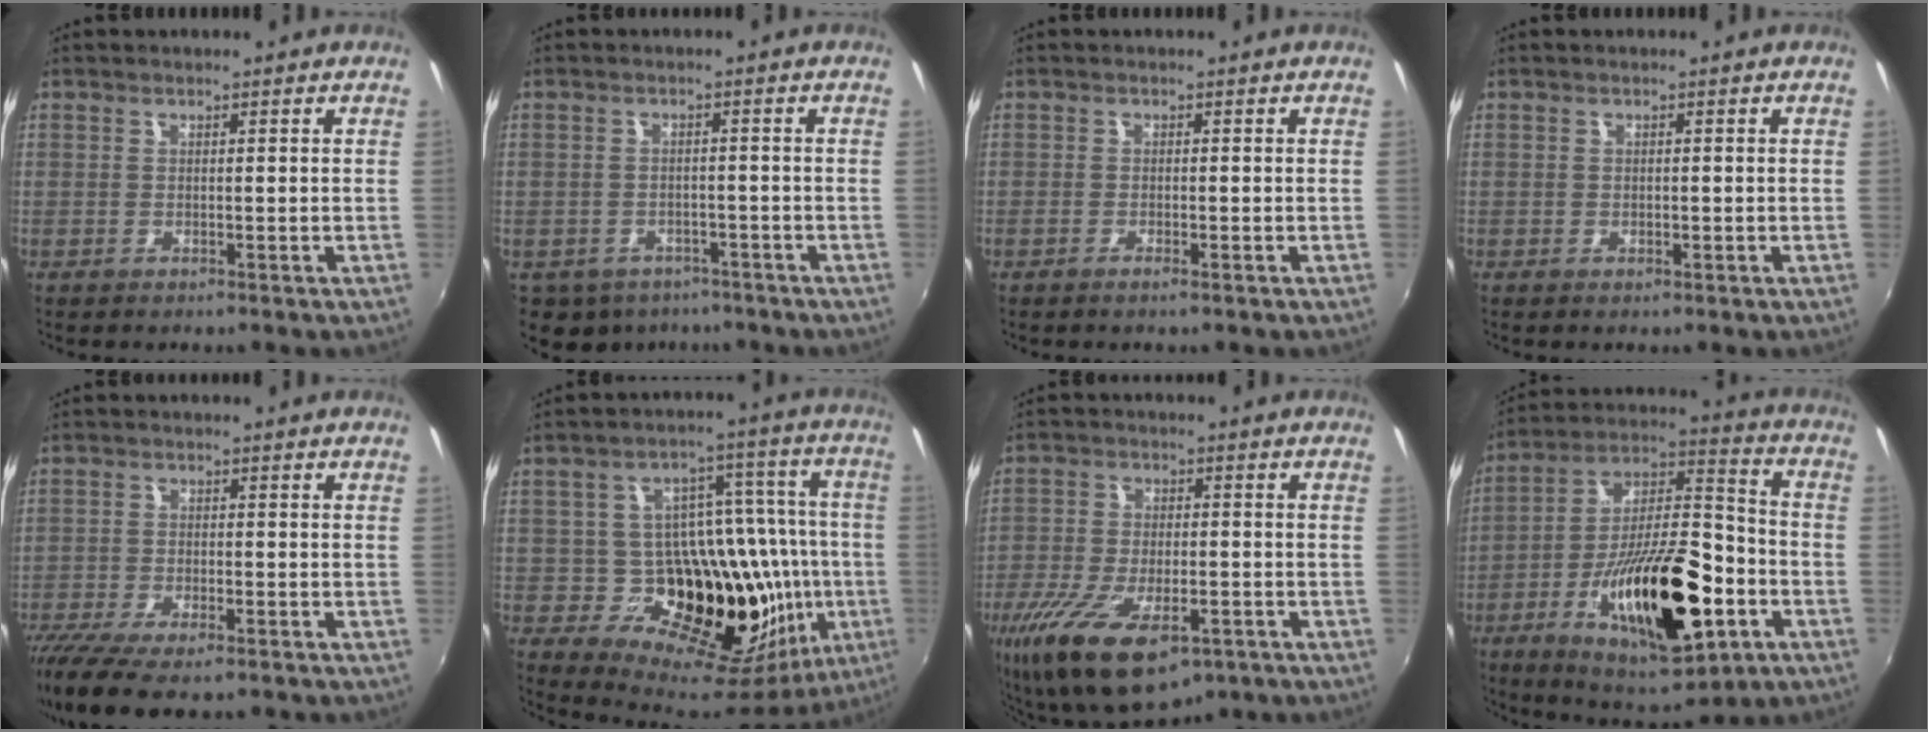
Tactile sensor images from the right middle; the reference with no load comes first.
{"total": 9.3, "force": [-5.8, 6.4, 3.3], "torque": [-0.089, -0.011, -0.075]}
{"total": 1.3, "force": [-1.0, 0.1, 0.9], "torque": [-0.019, -0.004, -0.018]}
{"total": 0.6, "force": [-0.2, 0.5, 0.2], "torque": [-0.003, -0.004, -0.005]}
{"total": 11.3, "force": [-8.6, 3.1, 6.6], "torque": [-0.155, -0.049, -0.155]}
{"total": 25.6, "force": [-4.3, 16.5, 19.2], "torque": [-0.271, 0.014, -0.041]}
{"total": 19.0, "force": [-10.4, 8.4, 13.6], "torque": [-0.284, -0.052, -0.164]}
{"total": 26.2, "force": [-9.6, 10.2, 22.1], "torque": [-0.380, -0.006, -0.143]}